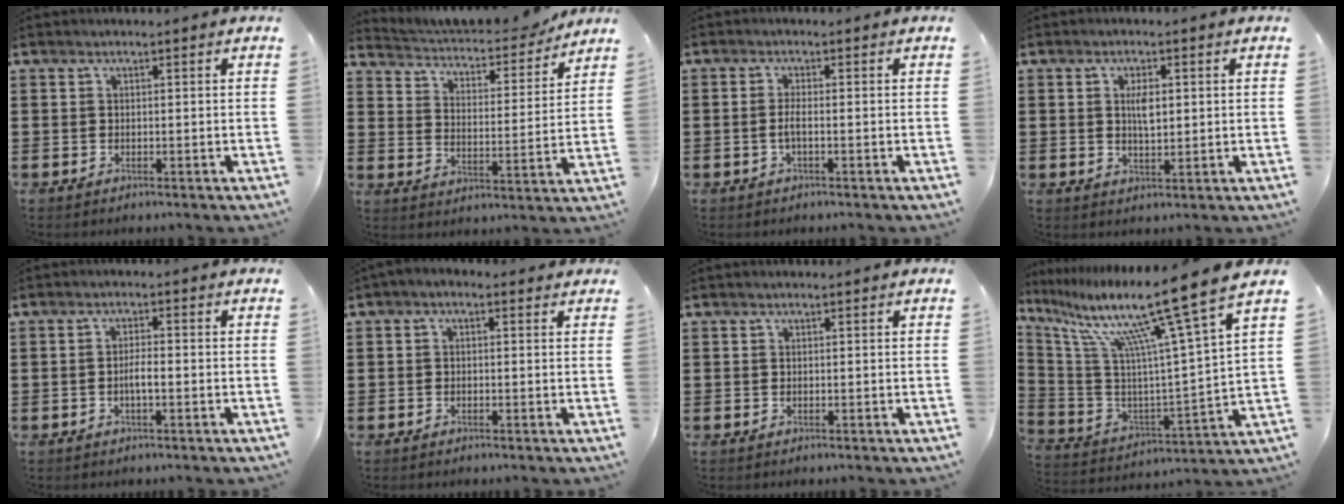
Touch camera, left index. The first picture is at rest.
{"total": 4.9, "force": [4.6, 1.0, 1.1], "torque": [-0.047, -0.031, 0.076]}
{"total": 1.9, "force": [-0.7, 0.2, 1.8], "torque": [-0.049, -0.006, -0.018]}
{"total": 3.4, "force": [0.8, 1.4, 3.0], "torque": [-0.047, 0.001, 0.007]}
{"total": 2.4, "force": [-0.6, 0.5, 2.2], "torque": [-0.049, -0.001, -0.013]}
{"total": 1.0, "force": [-0.4, 0.6, 0.8], "torque": [-0.015, 0.002, -0.009]}
{"total": 0.0}
{"total": 15.8, "force": [11.1, 0.4, 11.3], "torque": [-0.231, -0.068, 0.168]}